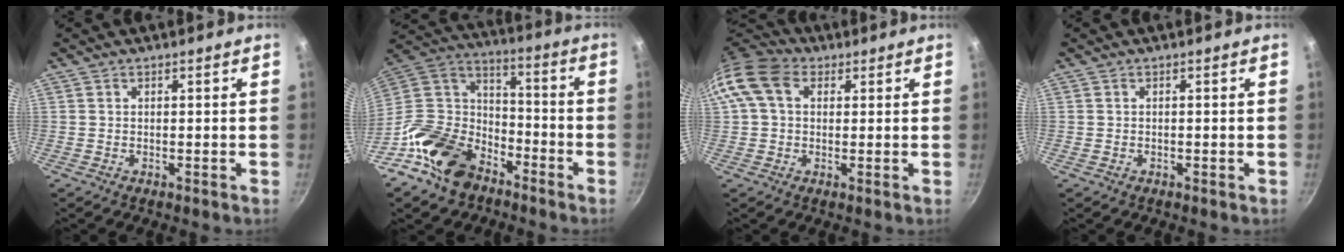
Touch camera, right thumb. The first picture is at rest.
{"total": 18.3, "force": [-10.9, 12.0, 8.6], "torque": [-0.133, 0.084, -0.210]}
{"total": 10.7, "force": [2.9, 7.8, 6.8], "torque": [-0.119, 0.020, 0.036]}
{"total": 0.0}